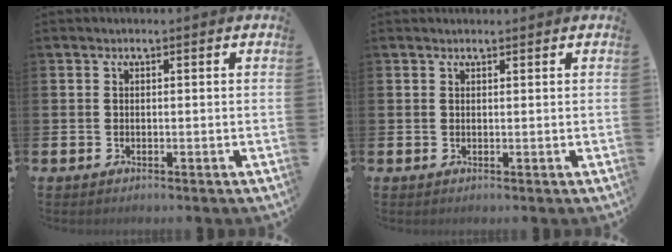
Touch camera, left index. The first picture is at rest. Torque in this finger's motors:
{"motor_torque": [0.24, -0.28, -0.23, 0.00]}